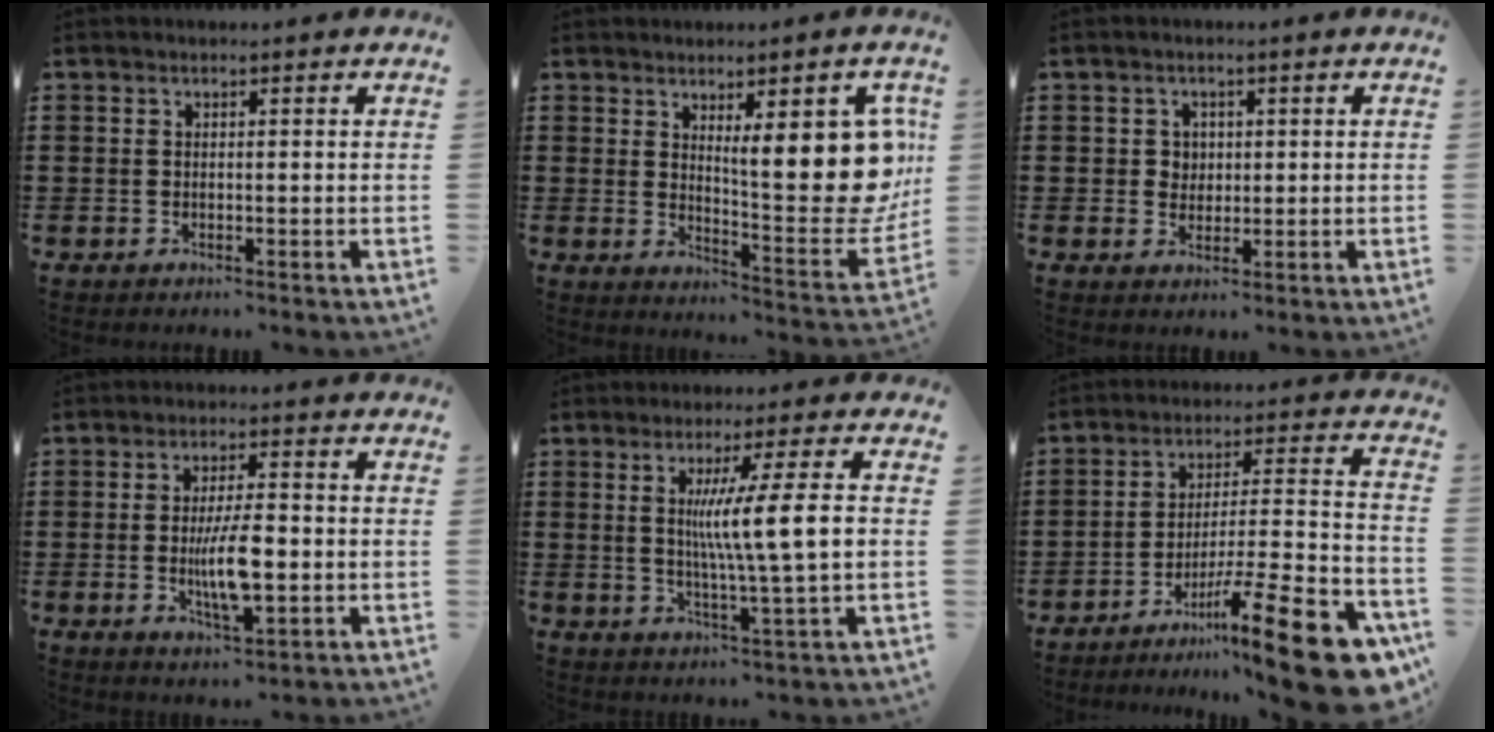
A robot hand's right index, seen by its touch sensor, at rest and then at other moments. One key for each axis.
{"total": 13.8, "fx": 4.4, "fy": 4.8, "fz": 12.1, "tx": -0.150, "ty": -0.026, "tz": 0.076}
{"total": 2.3, "fx": 0.5, "fy": 2.2, "fz": 0.7, "tx": -0.022, "ty": 0.011, "tz": 0.007}
{"total": 8.1, "fx": -1.1, "fy": 2.4, "fz": 7.6, "tx": -0.158, "ty": -0.009, "tz": -0.025}
{"total": 9.0, "fx": 0.9, "fy": -0.4, "fz": 9.0, "tx": -0.164, "ty": -0.004, "tz": 0.007}
{"total": 16.8, "fx": -10.8, "fy": 1.6, "fz": 12.7, "tx": -0.176, "ty": 0.044, "tz": -0.182}